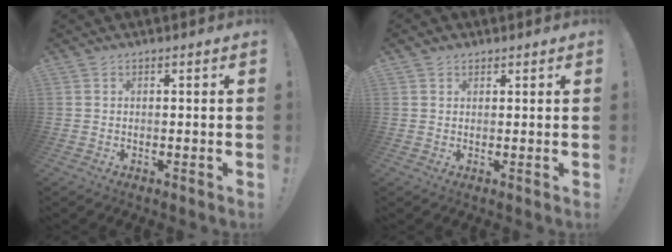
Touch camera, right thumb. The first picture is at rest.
{"total": 1.6, "force": [1.2, 1.1, 0.3], "torque": [0.000, -0.003, 0.022]}